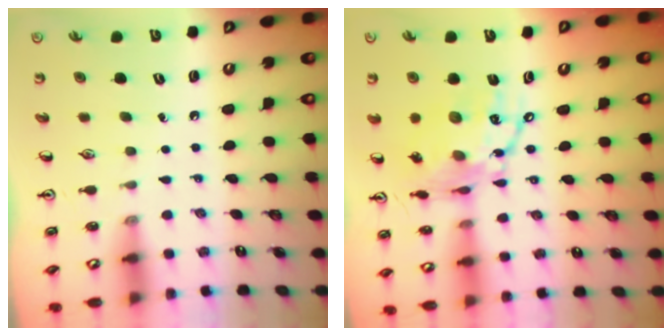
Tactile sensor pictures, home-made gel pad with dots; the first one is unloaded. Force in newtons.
{"total": 16.4, "press": 16.3, "slide": 1.9}